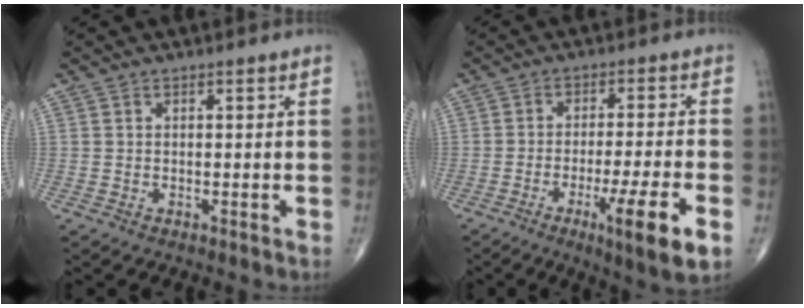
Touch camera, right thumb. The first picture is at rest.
{"total": 10.9, "force": [-4.6, 0.9, 9.8], "torque": [-0.162, 0.000, -0.070]}